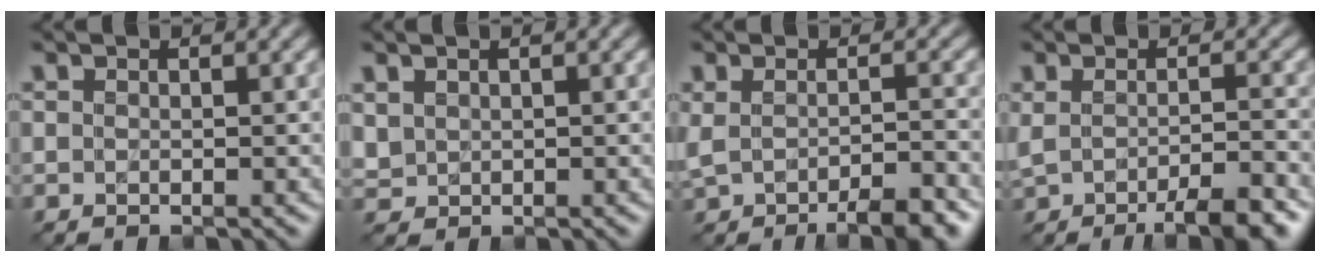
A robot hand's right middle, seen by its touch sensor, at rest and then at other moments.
{"total": 1.1, "force": [0.6, 0.9, 0.3], "torque": [-0.008, -0.001, 0.017]}
{"total": 4.7, "force": [-2.6, 1.4, 3.6], "torque": [-0.060, -0.010, -0.040]}
{"total": 5.2, "force": [-2.7, 1.3, 4.3], "torque": [-0.066, -0.009, -0.041]}